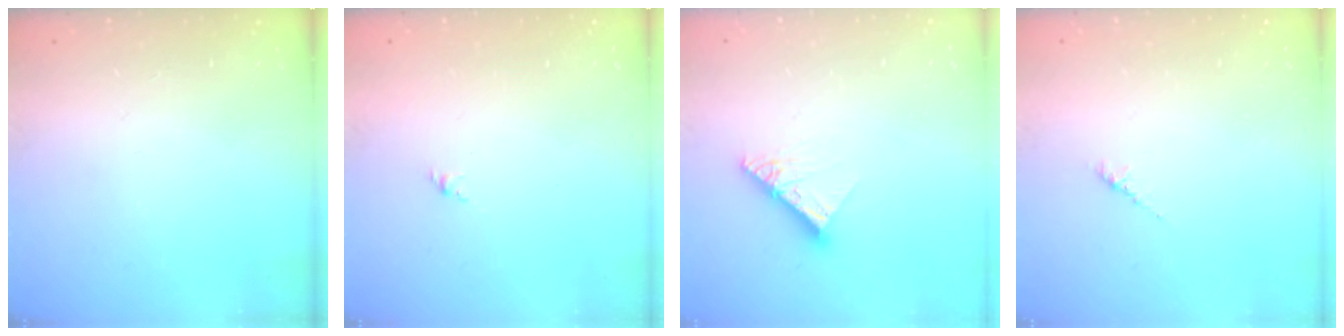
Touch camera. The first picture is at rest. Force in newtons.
{"total": 1.6, "press": 1.5, "slide": 0.6}
{"total": 10.0, "press": 9.9, "slide": 1.1}
{"total": 1.5, "press": 1.4, "slide": 0.5}